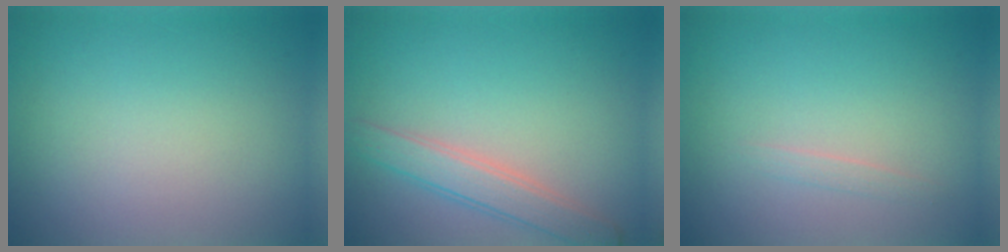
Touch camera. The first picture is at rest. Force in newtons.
{"total": 3.1, "press": 3.0, "slide": 0.2}
{"total": 0.7, "press": 0.7, "slide": 0.1}